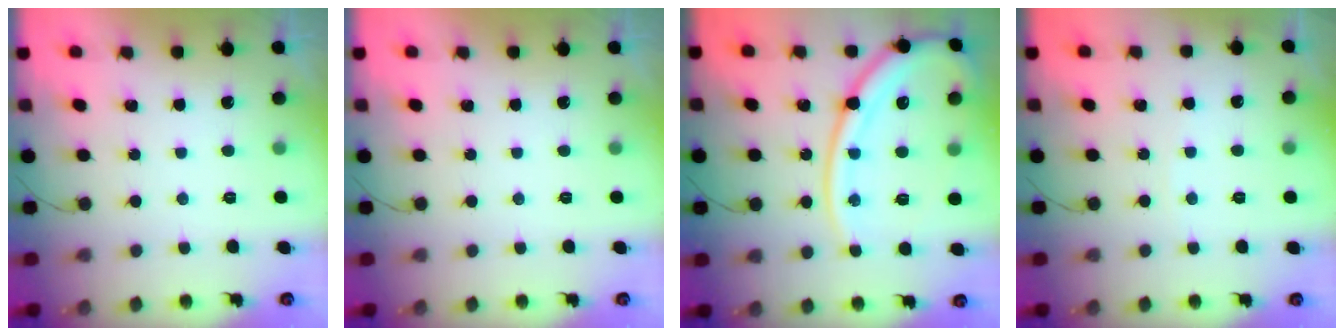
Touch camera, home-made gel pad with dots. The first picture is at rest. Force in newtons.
{"total": 0.0}
{"total": 18.2, "press": 18.1, "slide": 2.1}
{"total": 2.4, "press": 2.3, "slide": 0.3}